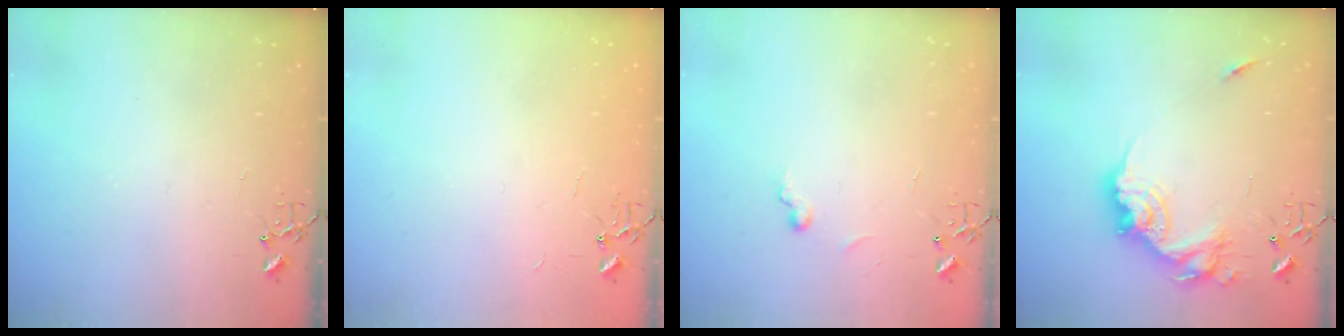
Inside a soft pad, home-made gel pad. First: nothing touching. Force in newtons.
{"total": 1.8, "press": 1.8, "slide": 0.2}
{"total": 5.6, "press": 5.6, "slide": 0.5}
{"total": 17.5, "press": 17.4, "slide": 1.9}